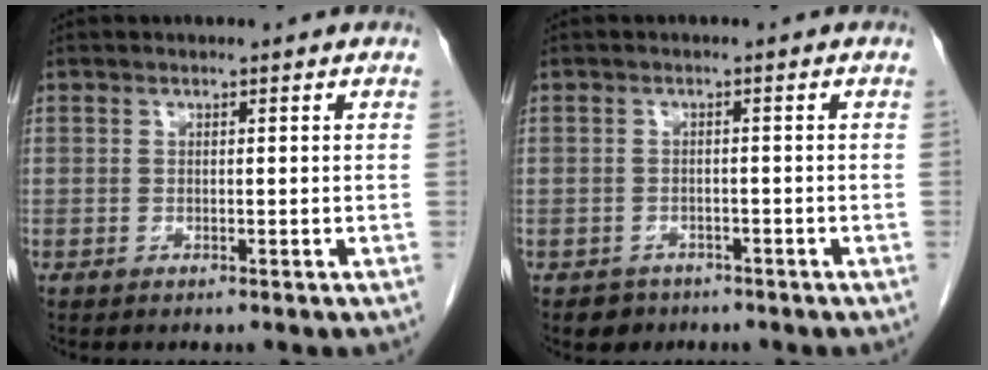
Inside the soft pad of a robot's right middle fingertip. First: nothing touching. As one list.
[{"total": 2.4, "force": [-1.6, 1.7, 0.2], "torque": [-0.009, 0.007, -0.021]}]